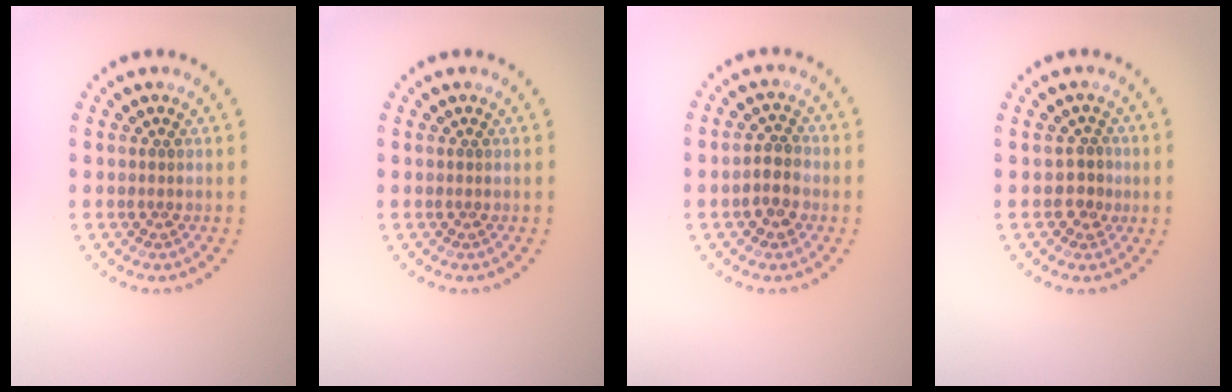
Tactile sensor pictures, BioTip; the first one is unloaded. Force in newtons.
{"total": 0.0}
{"total": 2.5, "press": 2.4, "slide": 0.4}
{"total": 1.7, "press": 1.5, "slide": 0.8}